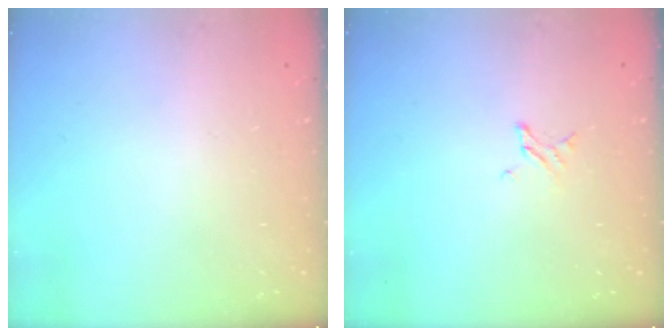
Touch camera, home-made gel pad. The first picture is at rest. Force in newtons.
{"total": 1.6, "press": 1.6, "slide": 0.2}